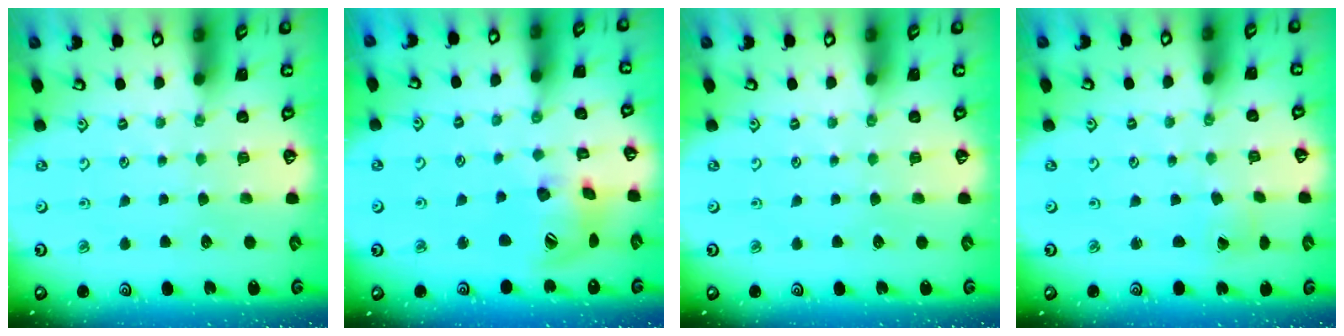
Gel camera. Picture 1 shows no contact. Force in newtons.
{"total": 16.9, "press": 16.8, "slide": 2.2}
{"total": 0.0}
{"total": 1.0, "press": 1.0, "slide": 0.0}